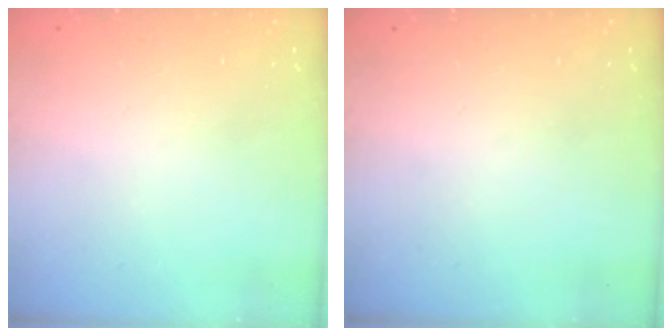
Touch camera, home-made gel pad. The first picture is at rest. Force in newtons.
{"total": 0.0}